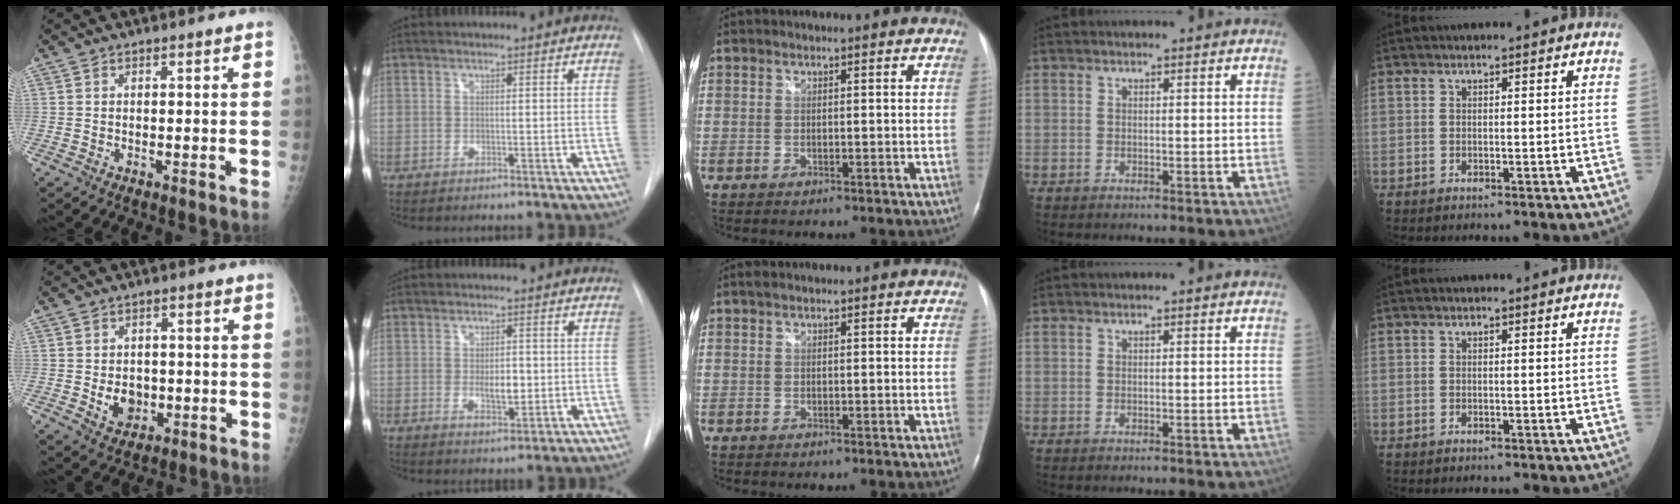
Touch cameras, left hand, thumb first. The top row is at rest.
{"thumb": {"total": 5.3, "force": [-0.8, 4.3, 3.1], "torque": [-0.026, 0.001, -0.004]}, "index": {"total": 3.8, "force": [-0.2, 1.8, 3.3], "torque": [-0.052, -0.003, 0.002]}, "middle": {"total": 0.6, "force": [0.4, 0.2, 0.3], "torque": [-0.010, 0.014, 0.007]}}